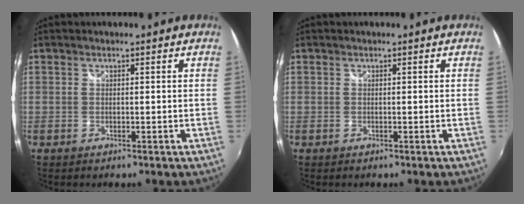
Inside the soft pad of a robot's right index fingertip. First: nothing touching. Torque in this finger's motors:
{"motor_torque": [0.00, 0.00, 0.00, 0.00]}